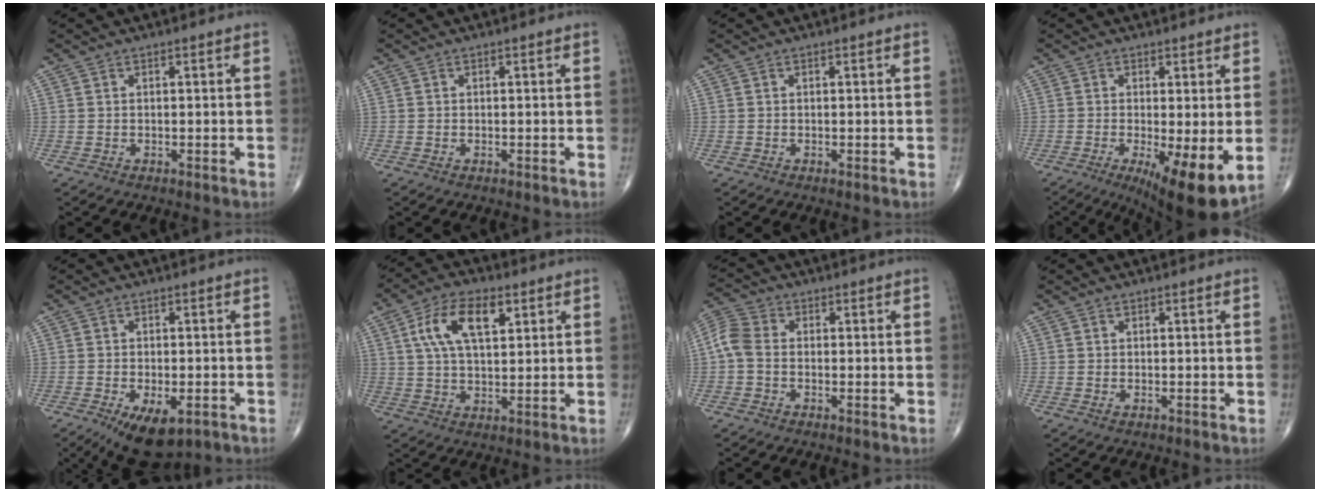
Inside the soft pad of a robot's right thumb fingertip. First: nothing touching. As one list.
[{"total": 0.0}, {"total": 0.0}, {"total": 11.3, "force": [-2.6, 3.0, 10.5], "torque": [-0.161, -0.028, -0.035]}, {"total": 9.9, "force": [-5.1, 4.8, 7.0], "torque": [-0.107, 0.001, -0.071]}, {"total": 11.1, "force": [4.0, 5.4, 8.9], "torque": [-0.158, 0.002, 0.071]}, {"total": 5.7, "force": [-0.6, 4.0, 4.0], "torque": [-0.089, 0.016, -0.026]}, {"total": 0.5, "force": [-0.2, 0.3, 0.4], "torque": [-0.007, 0.004, -0.001]}]